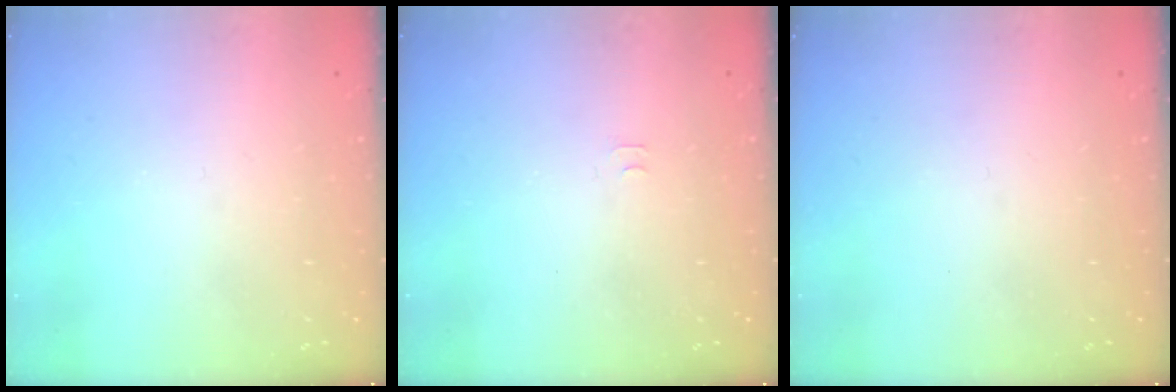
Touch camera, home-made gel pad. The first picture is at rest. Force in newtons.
{"total": 3.8, "press": 3.8, "slide": 0.5}
{"total": 0.0}